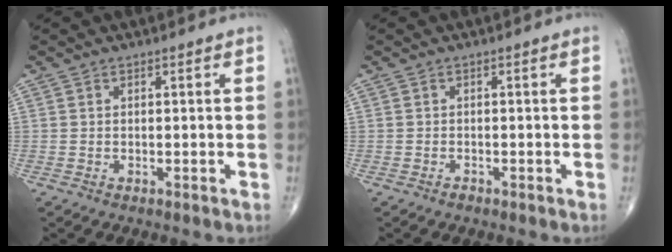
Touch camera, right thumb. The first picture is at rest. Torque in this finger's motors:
{"motor_torque": [0.21, -0.03, -0.04, -0.08, 0.02]}